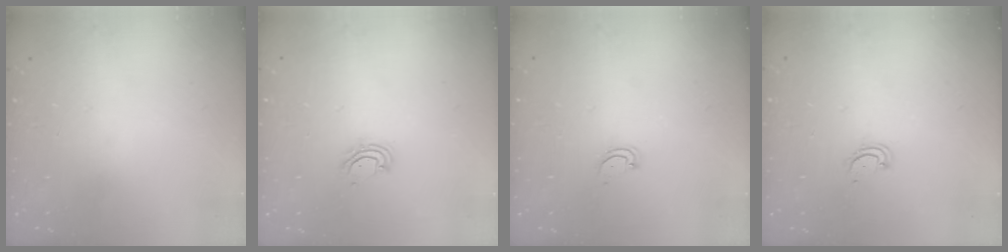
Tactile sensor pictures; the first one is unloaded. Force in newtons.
{"total": 4.6, "press": 4.6, "slide": 0.3}
{"total": 2.8, "press": 2.8, "slide": 0.2}
{"total": 2.3, "press": 2.3, "slide": 0.2}